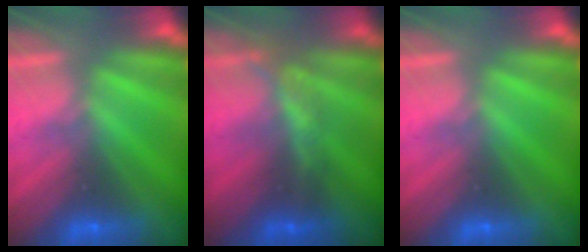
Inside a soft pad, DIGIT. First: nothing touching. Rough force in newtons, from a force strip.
{"total": 2.0}
{"total": 0.0}